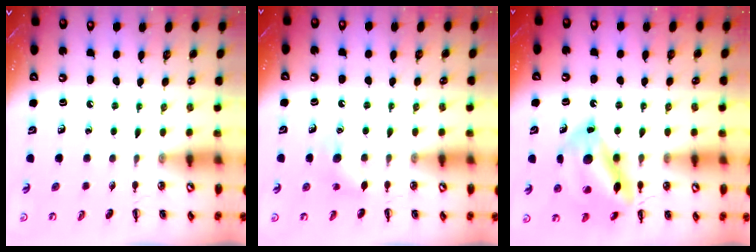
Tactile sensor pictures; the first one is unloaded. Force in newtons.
{"total": 5.7, "press": 5.5, "slide": 1.5}
{"total": 15.0, "press": 14.9, "slide": 1.3}